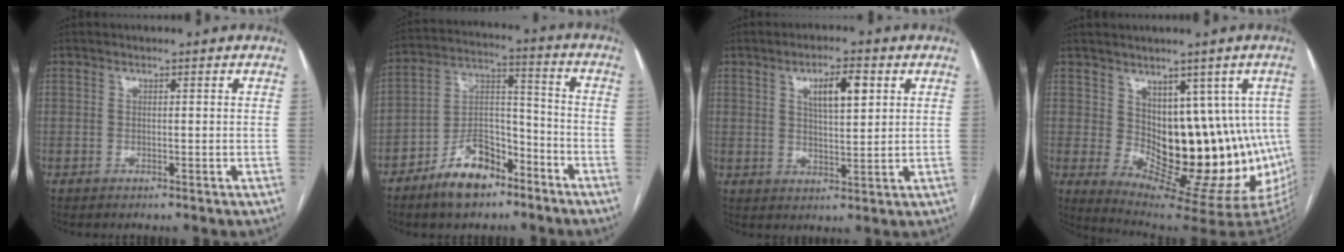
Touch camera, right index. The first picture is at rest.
{"total": 11.3, "force": [-7.5, 5.6, 6.4], "torque": [-0.118, 0.018, -0.133]}
{"total": 7.4, "force": [2.8, 3.5, 5.9], "torque": [-0.089, 0.010, 0.047]}
{"total": 14.7, "force": [0.9, 7.2, 12.8], "torque": [-0.150, 0.007, 0.033]}